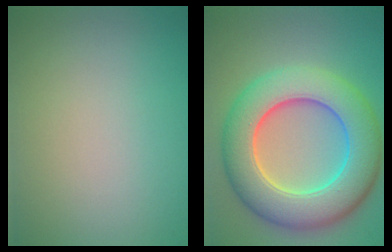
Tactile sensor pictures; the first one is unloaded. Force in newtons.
{"total": 10.4, "press": 10.3, "slide": 0.7}